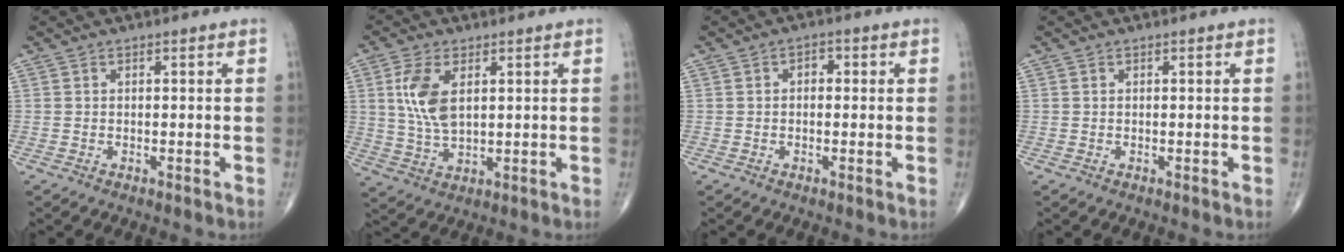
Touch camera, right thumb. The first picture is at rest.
{"total": 8.4, "force": [2.3, 4.3, 6.9], "torque": [-0.142, -0.008, 0.050]}
{"total": 2.0, "force": [0.2, 1.4, 1.5], "torque": [-0.009, 0.008, -0.004]}
{"total": 0.0}